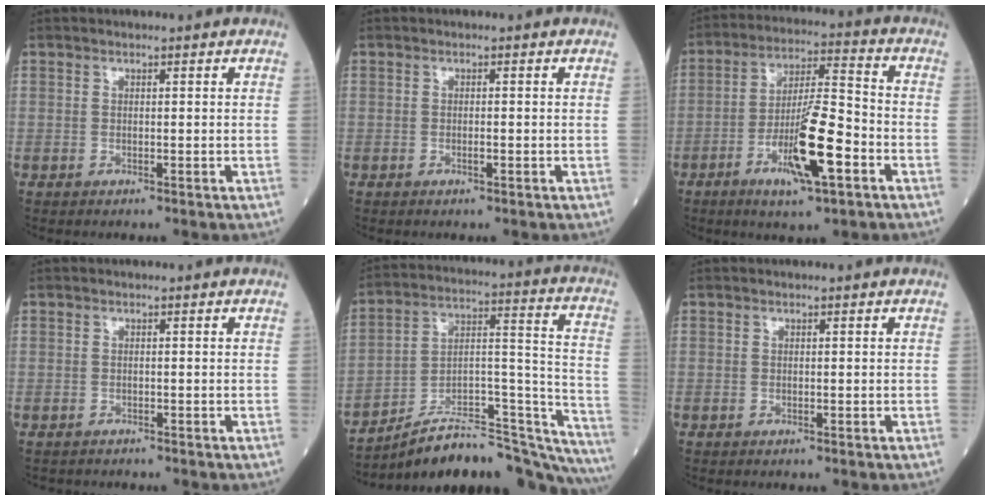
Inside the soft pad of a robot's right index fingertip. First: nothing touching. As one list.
[{"total": 0.9, "force": [-0.4, 0.1, 0.8], "torque": [-0.016, 0.000, -0.005]}, {"total": 12.7, "force": [-5.1, 1.7, 11.5], "torque": [-0.205, -0.006, -0.088]}, {"total": 1.2, "force": [-1.0, 0.6, -0.2], "torque": [-0.011, 0.000, -0.019]}, {"total": 25.7, "force": [-23.0, 4.8, 10.5], "torque": [-0.092, 0.047, -0.335]}, {"total": 0.0}]